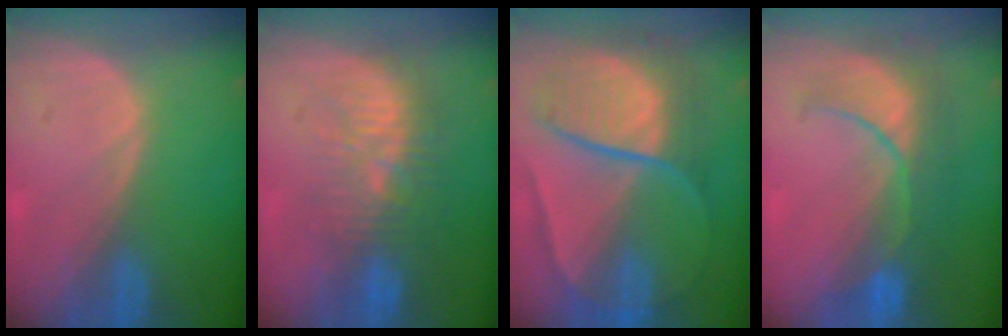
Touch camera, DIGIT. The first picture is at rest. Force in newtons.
{"total": 9.4, "press": 8.9, "slide": 2.9}
{"total": 10.2, "press": 10.2, "slide": 1.0}
{"total": 8.2, "press": 8.2, "slide": 0.8}